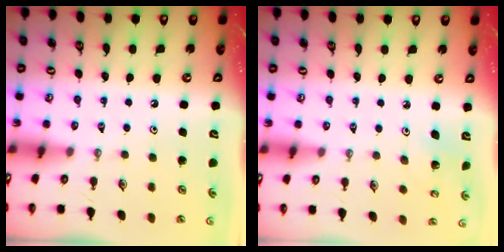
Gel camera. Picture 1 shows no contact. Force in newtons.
{"total": 2.6, "press": 2.6, "slide": 0.2}